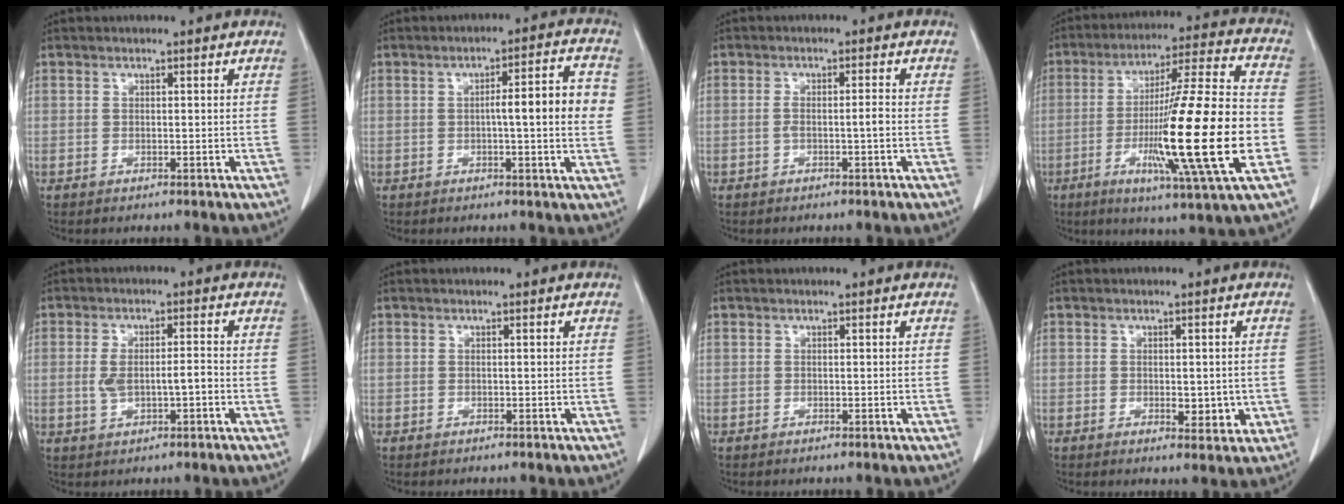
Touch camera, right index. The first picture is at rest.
{"total": 8.1, "force": [0.2, 0.6, 8.1], "torque": [-0.112, 0.015, -0.001]}
{"total": 2.3, "force": [-0.6, 0.0, 2.2], "torque": [-0.040, 0.002, -0.011]}
{"total": 22.6, "force": [-5.1, -0.2, 22.0], "torque": [-0.357, -0.017, -0.090]}
{"total": 5.3, "force": [-0.8, 1.6, 5.0], "torque": [-0.102, 0.012, -0.008]}
{"total": 0.0}
{"total": 0.0}
{"total": 3.6, "force": [-0.4, 1.6, 3.2], "torque": [-0.041, -0.005, -0.001]}